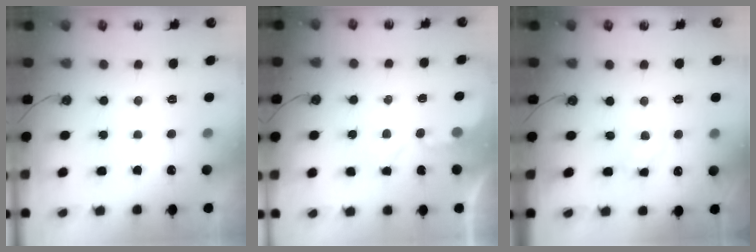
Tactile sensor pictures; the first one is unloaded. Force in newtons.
{"total": 2.7, "press": 2.7, "slide": 0.5}
{"total": 5.0, "press": 5.0, "slide": 0.8}